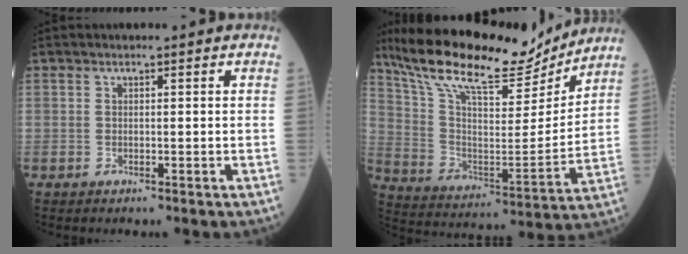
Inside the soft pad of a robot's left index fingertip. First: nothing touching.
{"total": 21.2, "force": [18.1, 4.5, 9.9], "torque": [-0.186, -0.002, 0.306]}